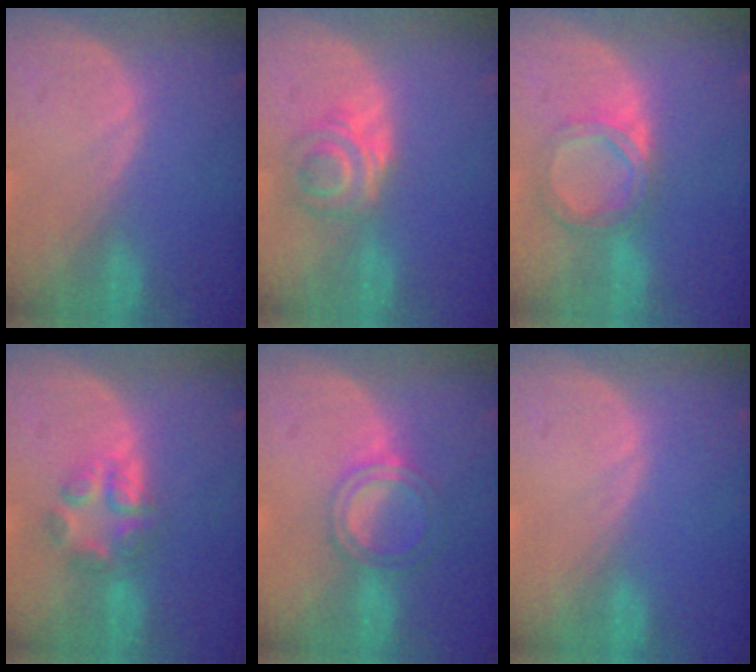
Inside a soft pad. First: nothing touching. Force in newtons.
{"total": 6.1, "press": 5.1, "slide": 3.3}
{"total": 5.7, "press": 5.2, "slide": 2.2}
{"total": 5.9, "press": 5.3, "slide": 2.5}
{"total": 5.1, "press": 4.6, "slide": 2.1}
{"total": 0.0}